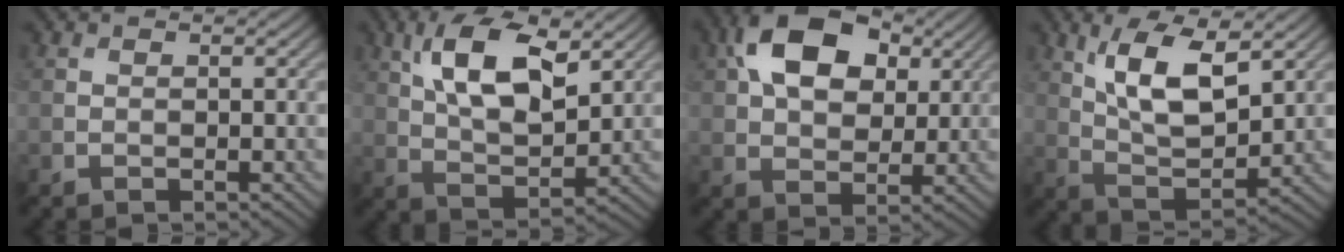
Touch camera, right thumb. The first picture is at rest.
{"total": 11.3, "force": [4.5, 5.0, 9.1], "torque": [-0.186, 0.007, 0.086]}
{"total": 12.0, "force": [4.4, 7.6, 8.2], "torque": [-0.167, 0.023, 0.072]}
{"total": 10.1, "force": [4.4, 4.0, 8.2], "torque": [-0.171, -0.001, 0.088]}